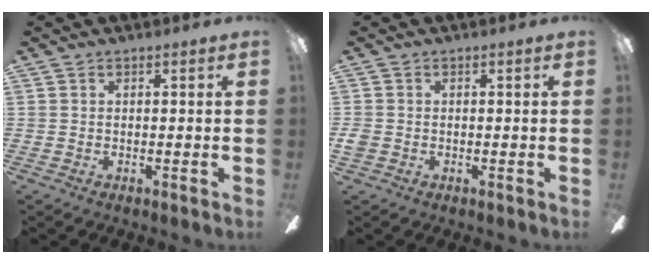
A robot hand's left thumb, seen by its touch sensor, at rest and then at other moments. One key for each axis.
{"total": 1.8, "fx": -0.3, "fy": 1.6, "fz": 0.8, "tx": -0.013, "ty": 0.004, "tz": -0.005}